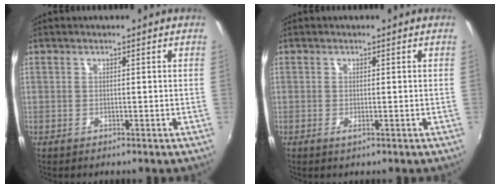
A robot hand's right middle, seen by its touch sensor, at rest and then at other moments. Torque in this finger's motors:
{"motor_torque": [0.70, -0.85, -0.04, 0.00]}